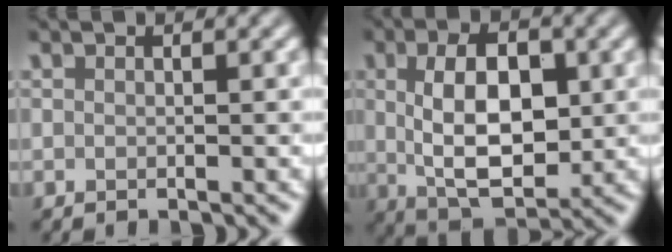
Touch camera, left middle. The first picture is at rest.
{"total": 7.8, "force": [0.7, 4.1, 6.6], "torque": [-0.115, 0.001, 0.011]}